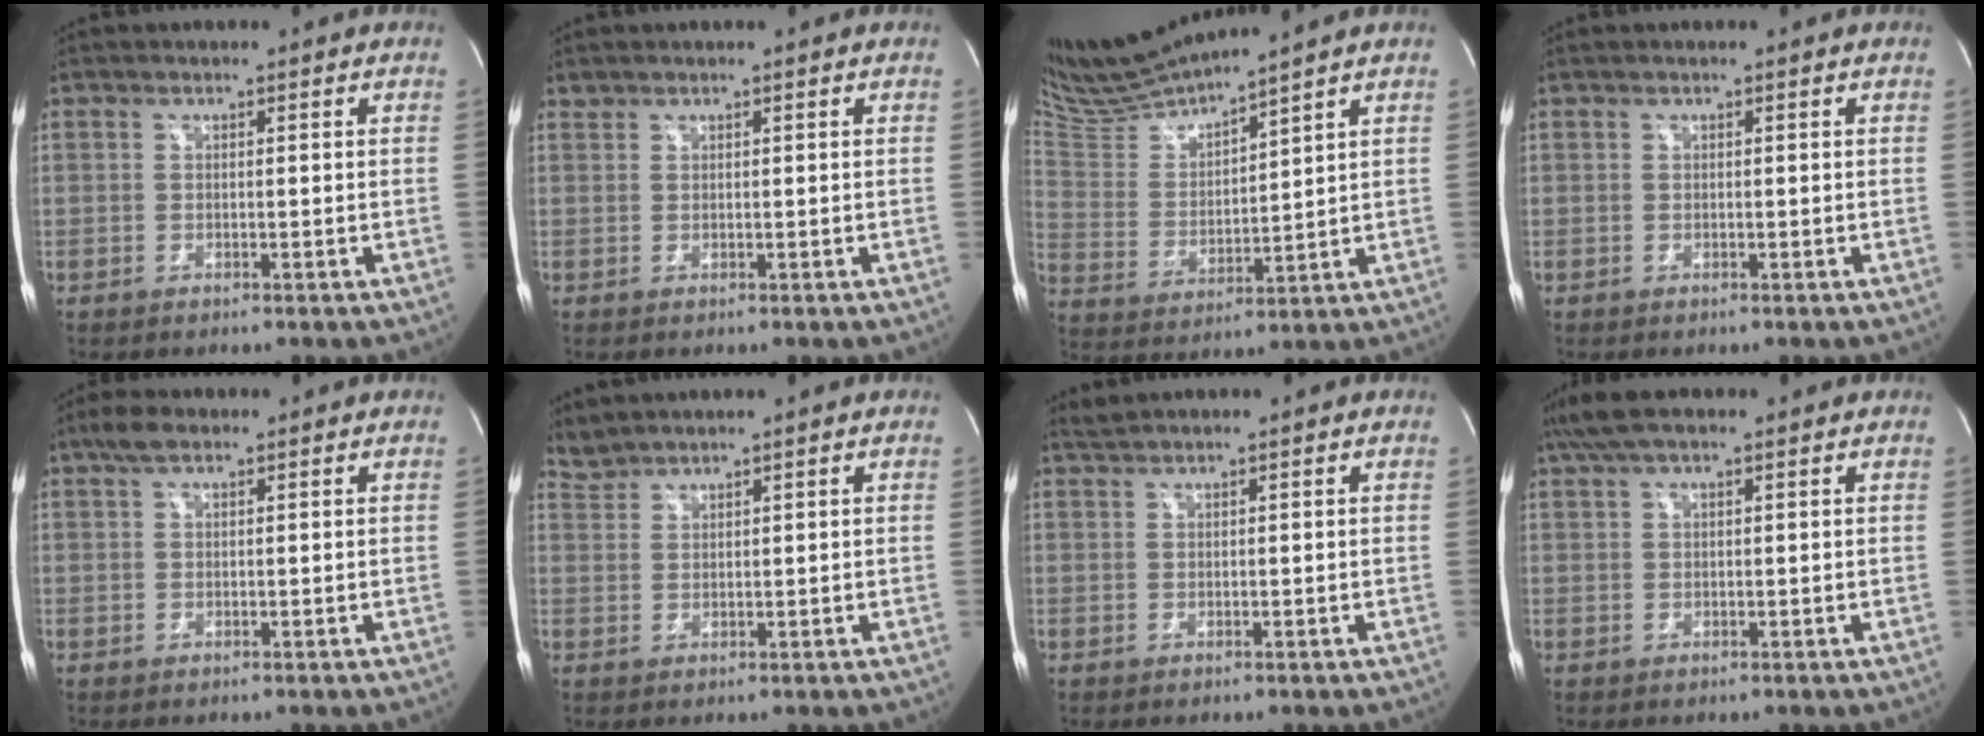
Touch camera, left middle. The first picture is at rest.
{"total": 0.6, "force": [0.6, 0.0, -0.1], "torque": [-0.003, 0.006, 0.015]}
{"total": 11.9, "force": [11.2, -0.7, 4.1], "torque": [-0.097, 0.003, 0.228]}
{"total": 0.0}
{"total": 3.0, "force": [2.0, 1.0, 2.0], "torque": [-0.049, 0.018, 0.038]}
{"total": 2.2, "force": [2.2, -0.1, -0.3], "torque": [-0.005, 0.010, 0.054]}
{"total": 1.4, "force": [1.3, -0.3, 0.4], "torque": [-0.016, 0.011, 0.031]}
{"total": 5.8, "force": [4.3, 1.4, 3.7], "torque": [-0.079, 0.037, 0.078]}